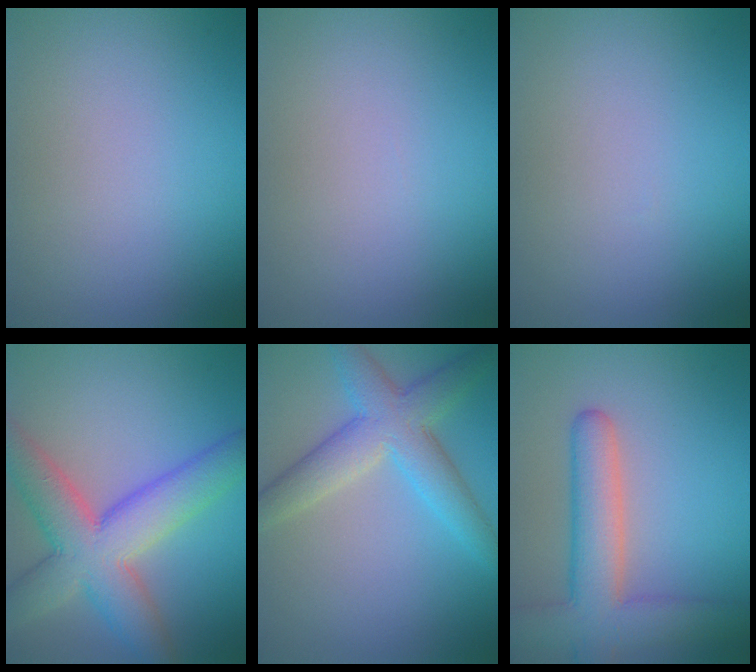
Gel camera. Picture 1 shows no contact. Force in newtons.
{"total": 0.0}
{"total": 0.0}
{"total": 8.8, "press": 8.8, "slide": 0.8}
{"total": 5.6, "press": 5.6, "slide": 0.3}
{"total": 6.8, "press": 6.7, "slide": 0.6}